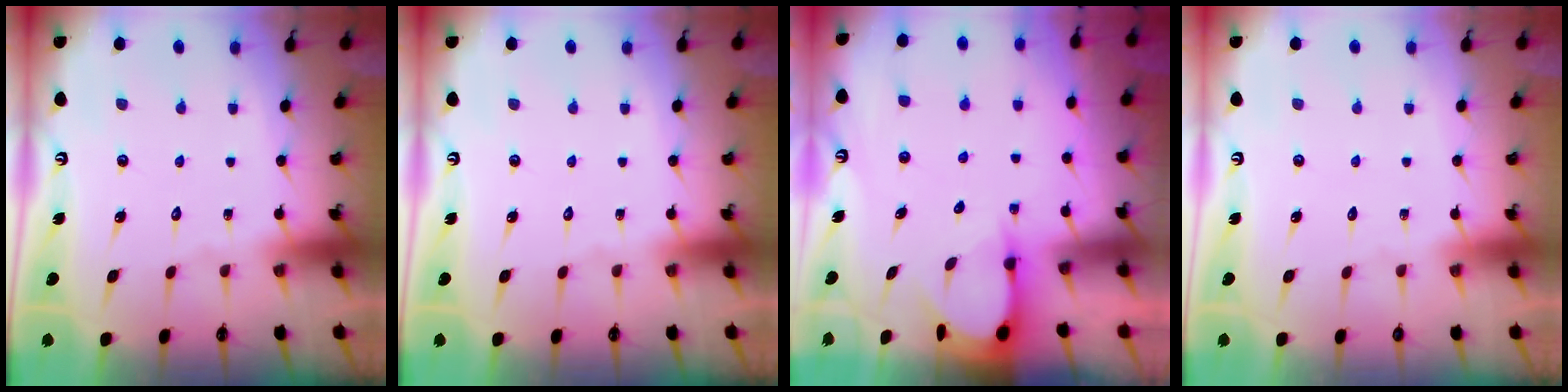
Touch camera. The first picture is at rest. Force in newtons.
{"total": 0.0}
{"total": 3.5, "press": 3.5, "slide": 0.3}
{"total": 0.0}